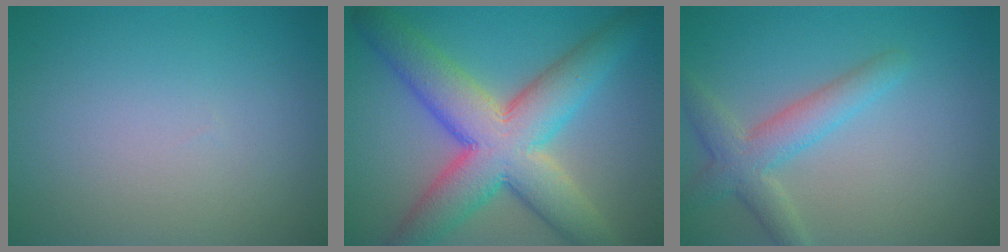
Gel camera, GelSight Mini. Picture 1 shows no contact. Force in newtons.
{"total": 10.5, "press": 10.5, "slide": 0.4}
{"total": 3.7, "press": 3.7, "slide": 0.3}